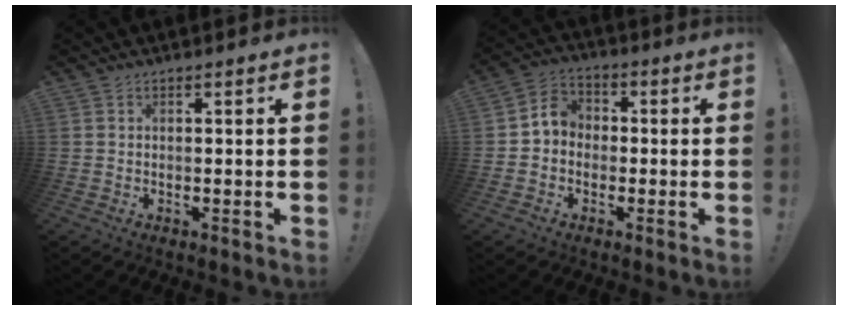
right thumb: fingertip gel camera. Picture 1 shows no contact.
{"total": 6.2, "force": [-1.1, 5.5, 2.8], "torque": [-0.047, 0.026, -0.016]}